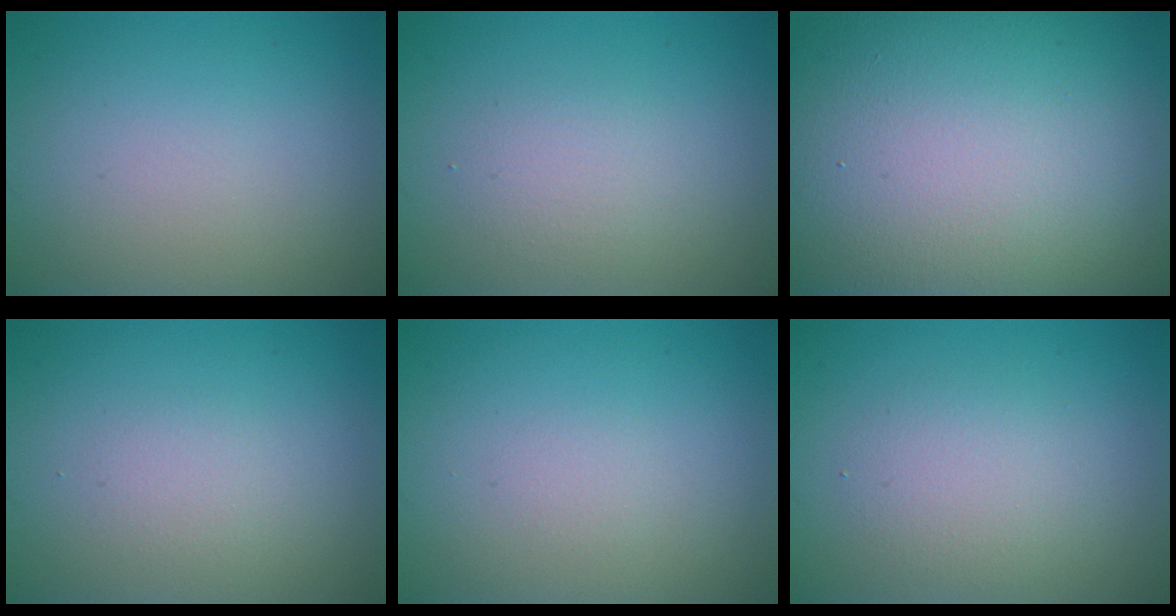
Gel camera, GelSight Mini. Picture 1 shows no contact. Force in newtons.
{"total": 1.7, "press": 1.7, "slide": 0.0}
{"total": 22.2, "press": 22.2, "slide": 1.3}
{"total": 1.3, "press": 1.3, "slide": 0.1}
{"total": 0.6, "press": 0.6, "slide": 0.1}
{"total": 2.6, "press": 2.6, "slide": 0.1}